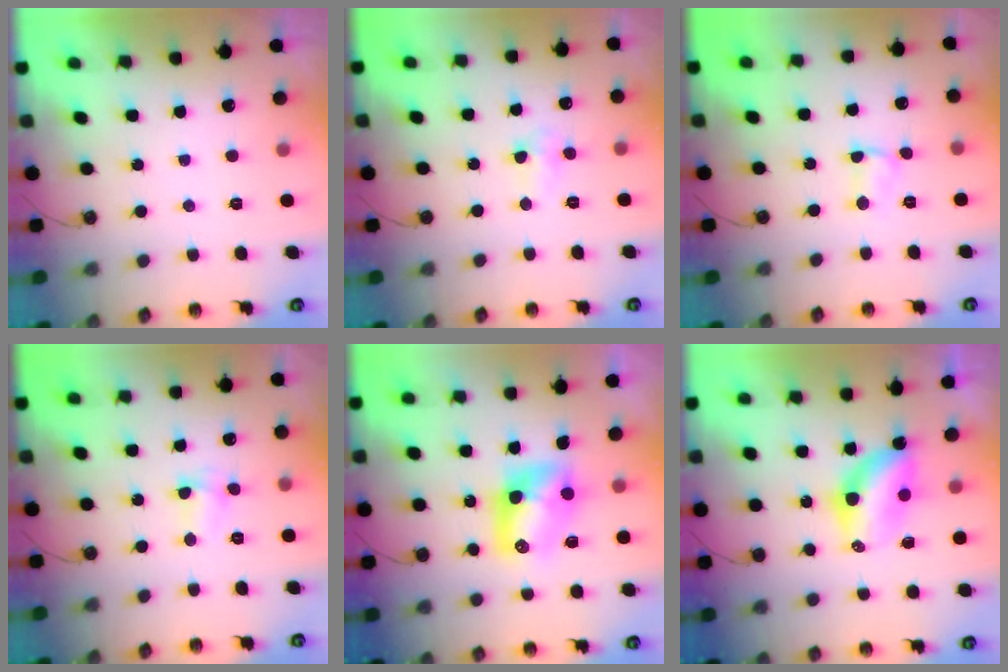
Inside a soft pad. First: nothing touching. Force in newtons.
{"total": 3.1, "press": 2.9, "slide": 1.1}
{"total": 2.8, "press": 2.8, "slide": 0.5}
{"total": 2.6, "press": 2.5, "slide": 0.6}
{"total": 8.8, "press": 8.8, "slide": 0.8}
{"total": 6.5, "press": 6.5, "slide": 0.2}